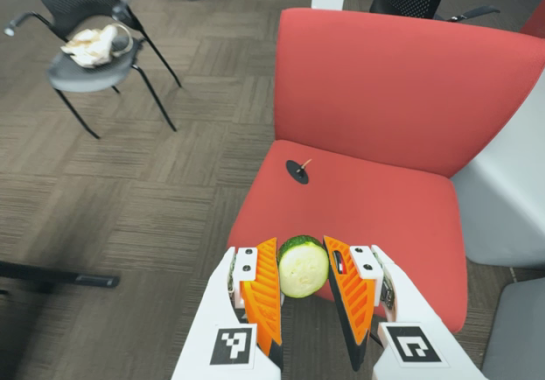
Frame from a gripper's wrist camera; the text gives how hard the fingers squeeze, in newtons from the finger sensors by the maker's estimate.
{"total": 9.8, "left": 10.5, "right": 9.0}